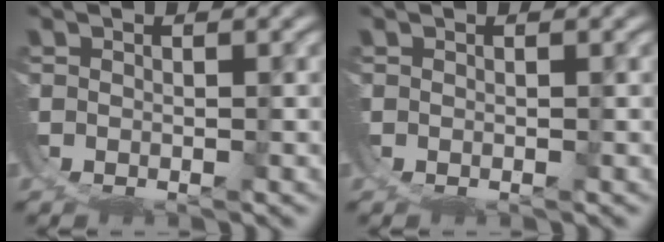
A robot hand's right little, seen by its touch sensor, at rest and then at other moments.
{"total": 0.0}